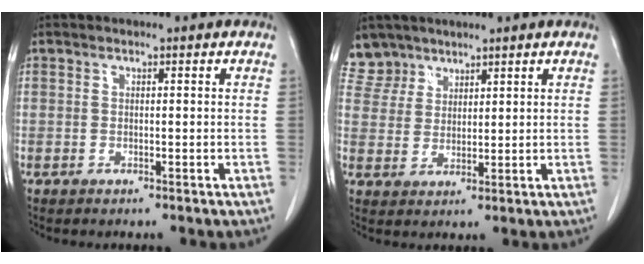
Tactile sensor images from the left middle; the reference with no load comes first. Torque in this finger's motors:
{"motor_torque": [0.47, -0.52, 0.02, -0.03]}